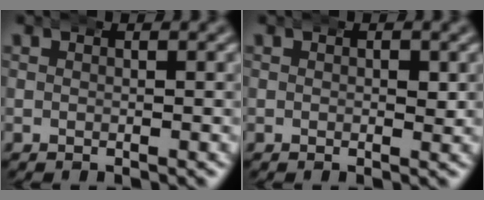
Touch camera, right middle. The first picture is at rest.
{"total": 0.7, "force": [0.2, 0.4, 0.5], "torque": [-0.006, -0.005, 0.002]}